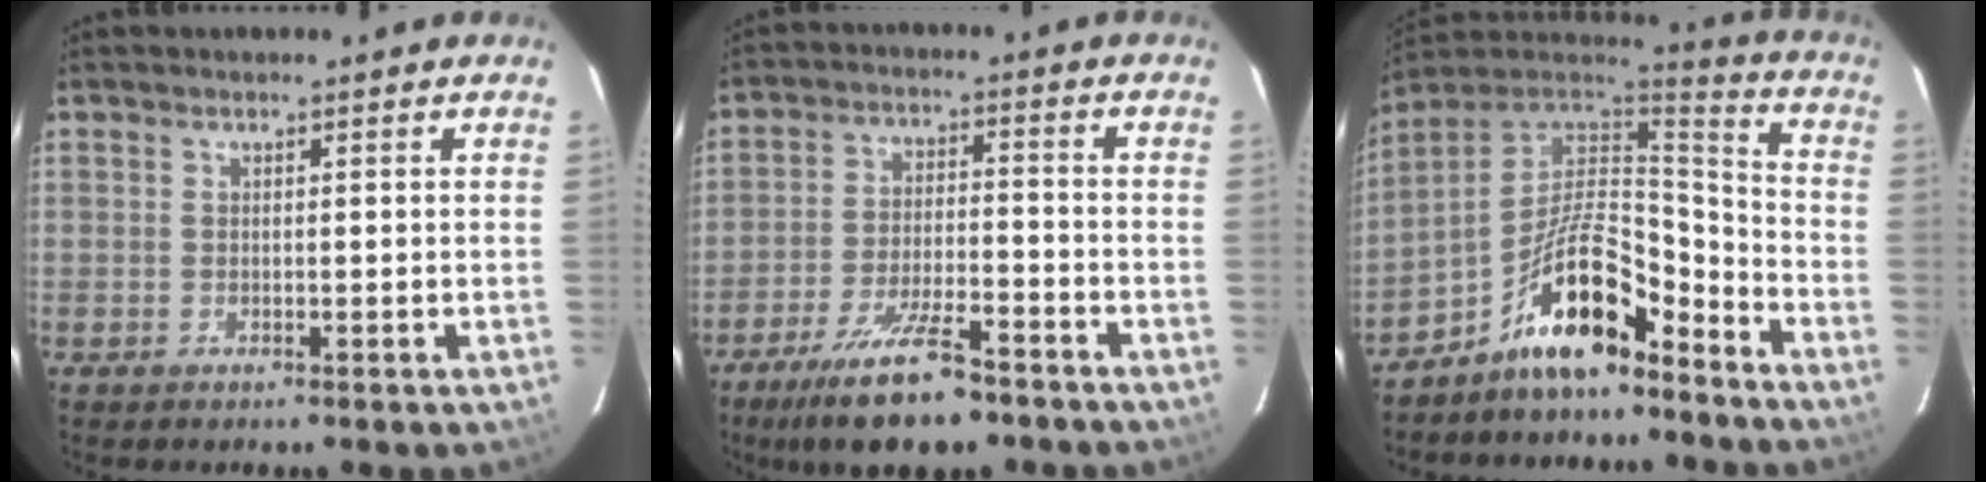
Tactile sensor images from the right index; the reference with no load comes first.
{"total": 13.0, "force": [-9.5, 3.6, 8.1], "torque": [-0.174, -0.017, -0.162]}
{"total": 14.2, "force": [-9.3, 4.7, 9.7], "torque": [-0.192, 0.020, -0.171]}